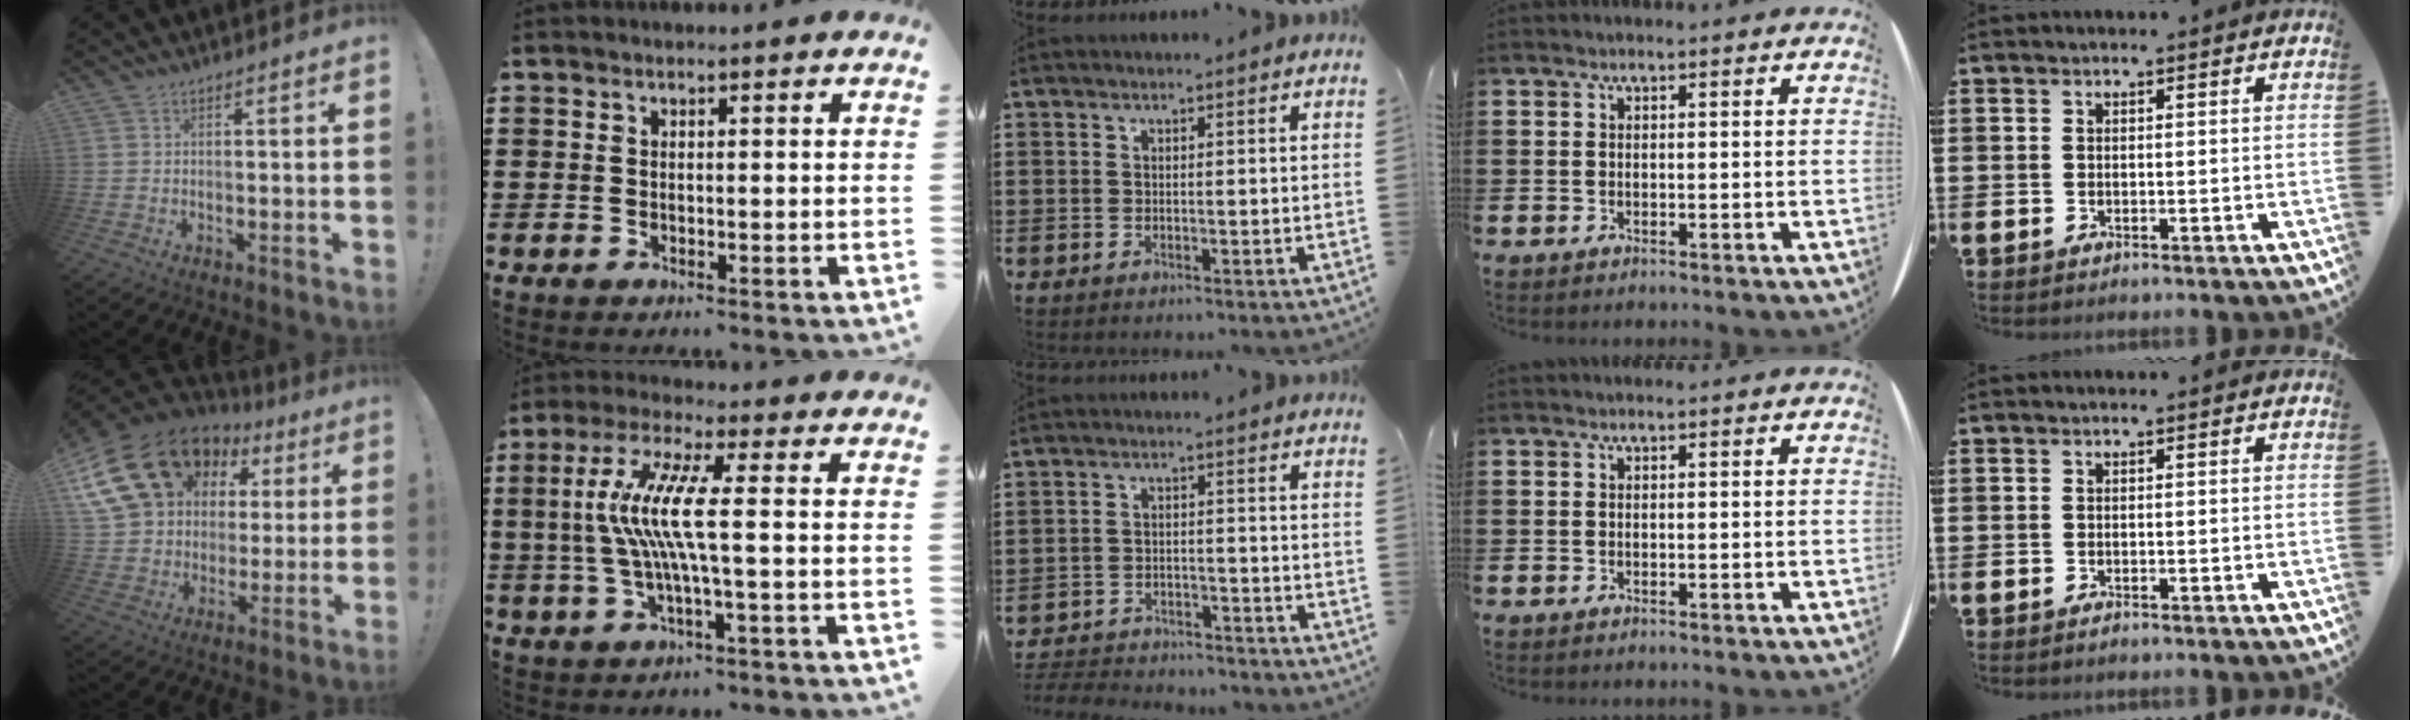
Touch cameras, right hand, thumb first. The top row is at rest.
{"thumb": {"total": 22.8, "force": [10.1, 16.1, 12.5], "torque": [-0.214, -0.038, 0.214]}, "index": {"total": 9.3, "force": [-0.4, 0.3, 9.3], "torque": [-0.205, -0.016, -0.021]}, "middle": {"total": 3.8, "force": [-3.8, 0.4, 0.1], "torque": [-0.014, 0.000, -0.083]}}